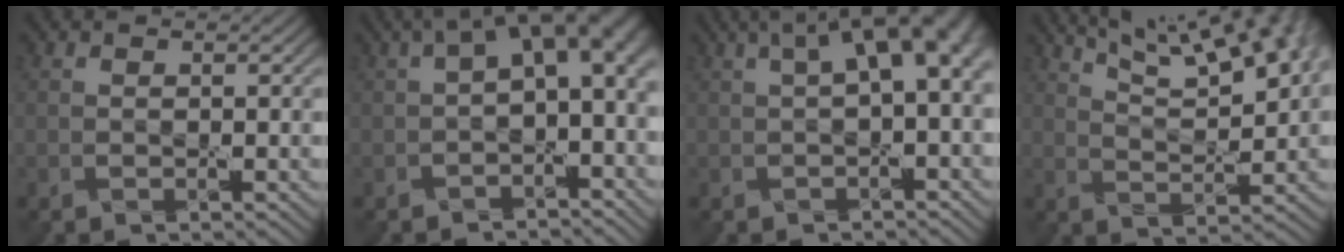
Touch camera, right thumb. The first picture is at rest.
{"total": 9.4, "force": [0.7, 4.8, 8.0], "torque": [-0.115, 0.001, 0.012]}
{"total": 7.0, "force": [1.6, 2.3, 6.5], "torque": [-0.093, 0.018, 0.022]}
{"total": 11.6, "force": [7.5, 3.2, 8.3], "torque": [-0.136, 0.020, 0.099]}